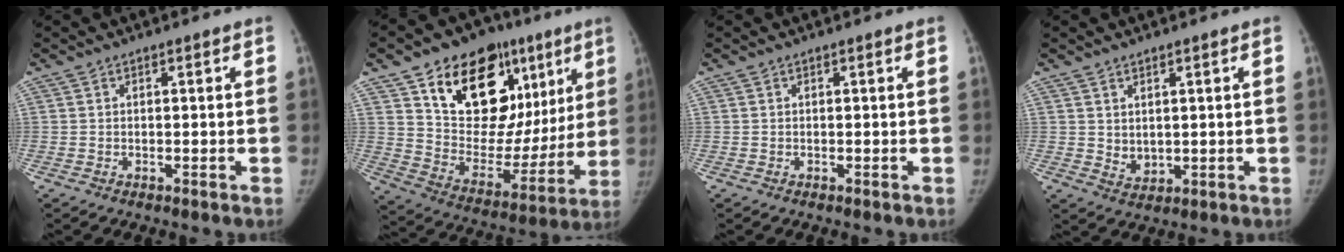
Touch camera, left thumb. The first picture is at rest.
{"total": 27.8, "force": [13.2, 16.6, 17.9], "torque": [-0.209, -0.009, 0.221]}
{"total": 0.0}
{"total": 3.2, "force": [1.3, 2.2, 2.0], "torque": [-0.027, -0.017, 0.035]}